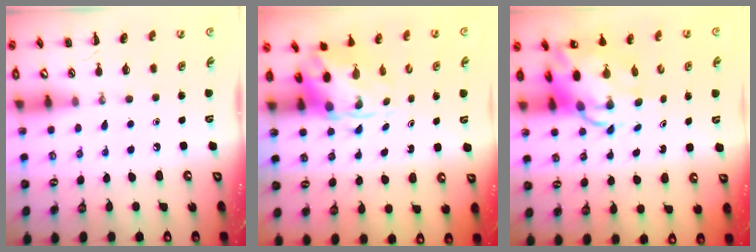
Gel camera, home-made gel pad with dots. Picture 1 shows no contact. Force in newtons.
{"total": 4.3, "press": 4.2, "slide": 0.9}
{"total": 10.0, "press": 9.7, "slide": 2.5}